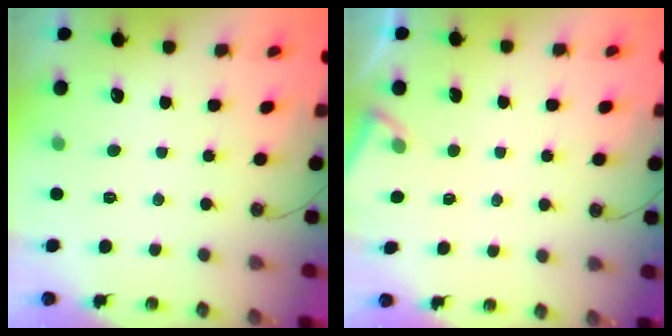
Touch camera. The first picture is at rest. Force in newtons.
{"total": 3.1, "press": 3.0, "slide": 0.5}